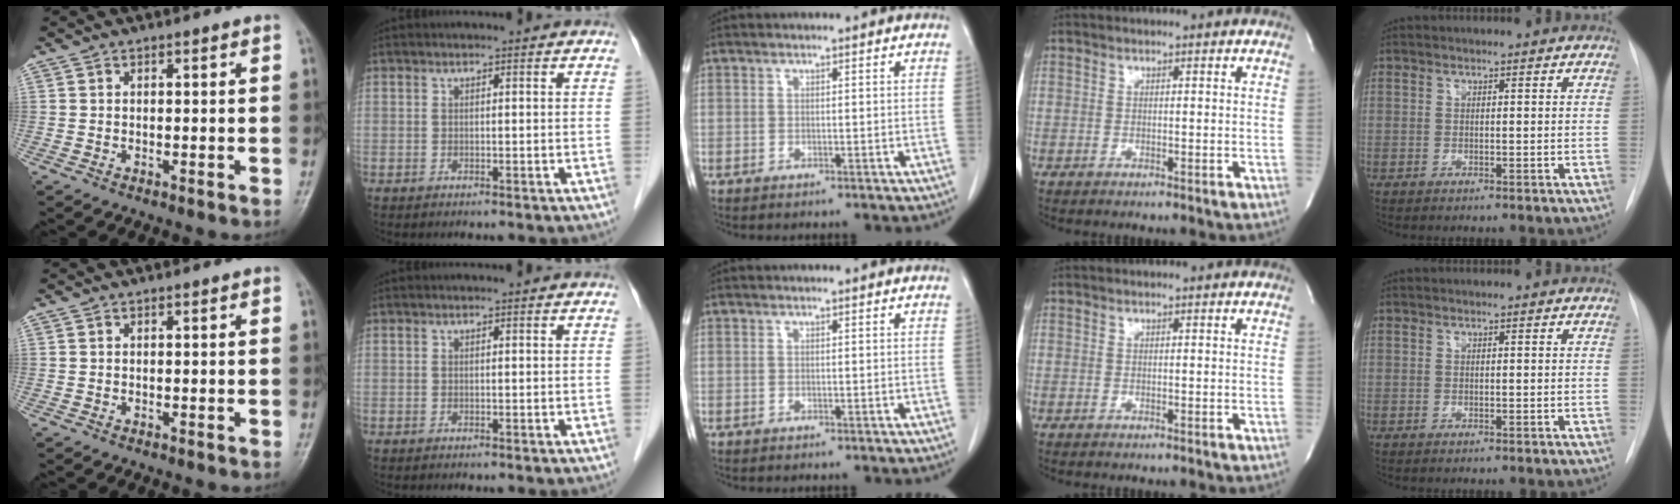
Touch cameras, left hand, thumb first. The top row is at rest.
{}